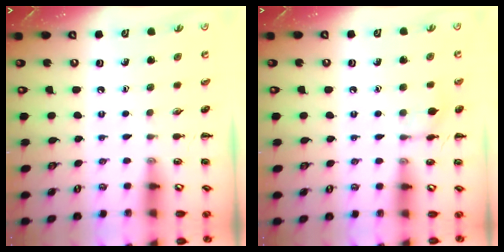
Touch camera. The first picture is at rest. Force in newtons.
{"total": 7.5, "press": 7.2, "slide": 1.9}